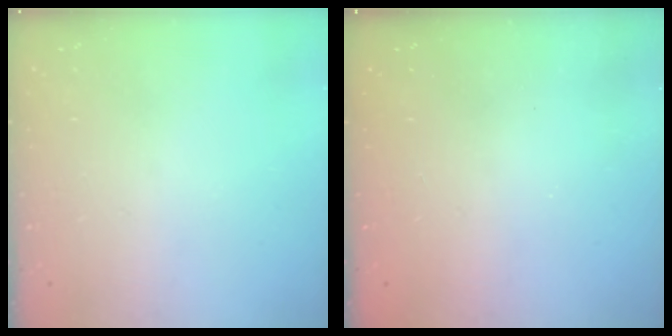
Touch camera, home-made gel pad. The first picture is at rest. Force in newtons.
{"total": 2.6, "press": 2.4, "slide": 0.8}